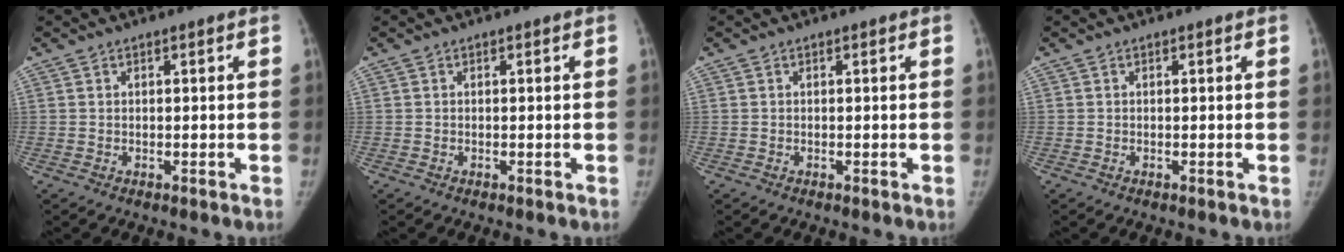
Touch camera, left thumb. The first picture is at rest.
{"total": 0.0}
{"total": 0.0}
{"total": 0.0}